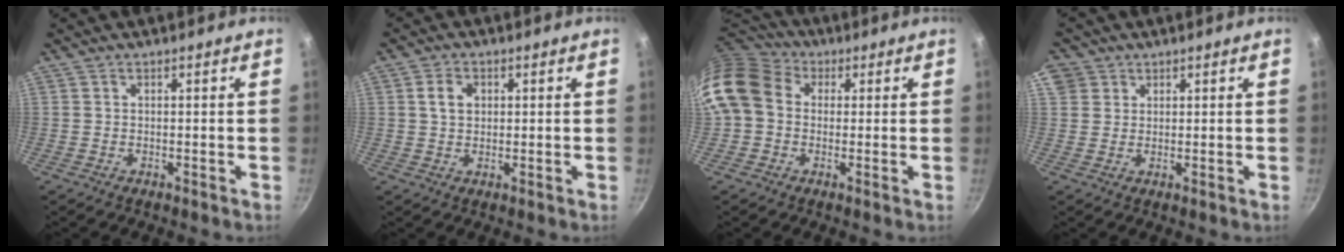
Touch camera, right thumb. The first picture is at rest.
{"total": 3.7, "force": [0.9, 2.9, 2.2], "torque": [-0.027, 0.003, 0.015]}
{"total": 12.6, "force": [1.5, 10.2, 7.1], "torque": [-0.118, 0.024, 0.009]}
{"total": 5.4, "force": [2.2, 4.7, 1.4], "torque": [-0.006, 0.008, 0.037]}